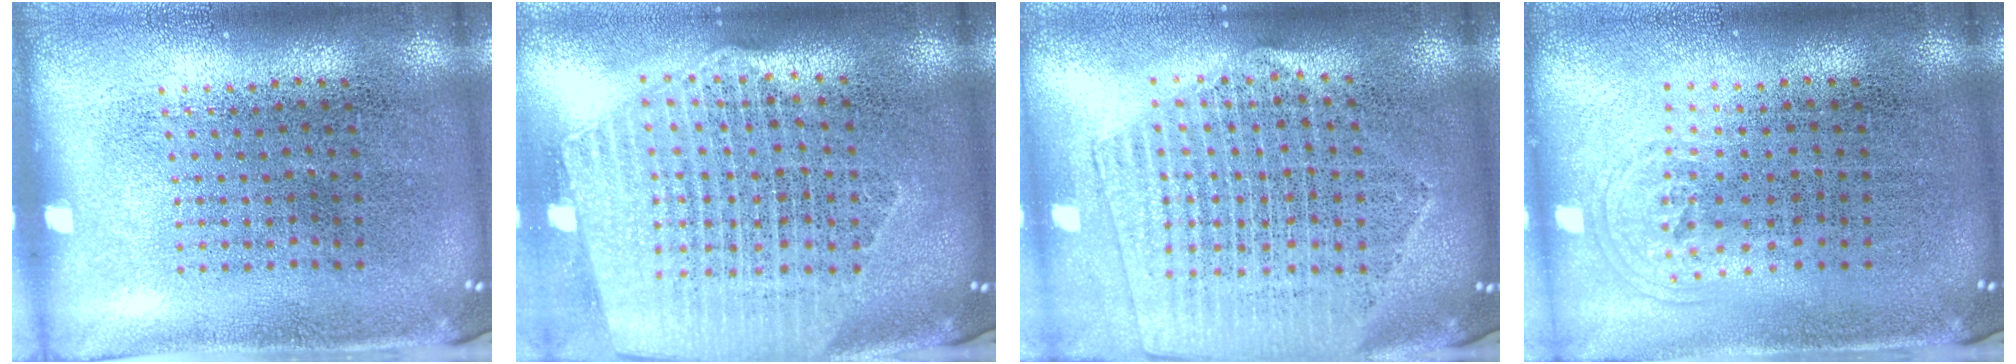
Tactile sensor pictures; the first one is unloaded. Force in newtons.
{"total": 2.4, "press": 2.2, "slide": 1.2}
{"total": 2.0, "press": 1.8, "slide": 0.9}
{"total": 0.9, "press": 0.6, "slide": 0.6}